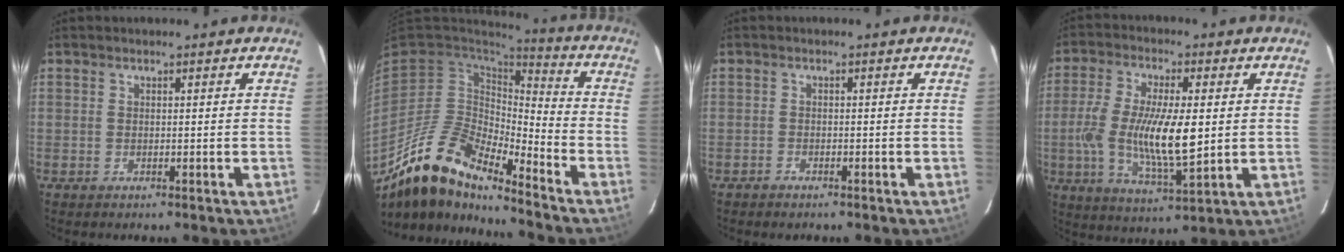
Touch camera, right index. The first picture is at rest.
{"total": 16.9, "force": [-13.8, 4.5, 8.7], "torque": [-0.161, -0.018, -0.268]}
{"total": 1.2, "force": [-1.1, 0.5, 0.2], "torque": [-0.013, 0.004, -0.020]}
{"total": 14.1, "force": [-0.3, 4.6, 13.3], "torque": [-0.261, -0.008, -0.005]}